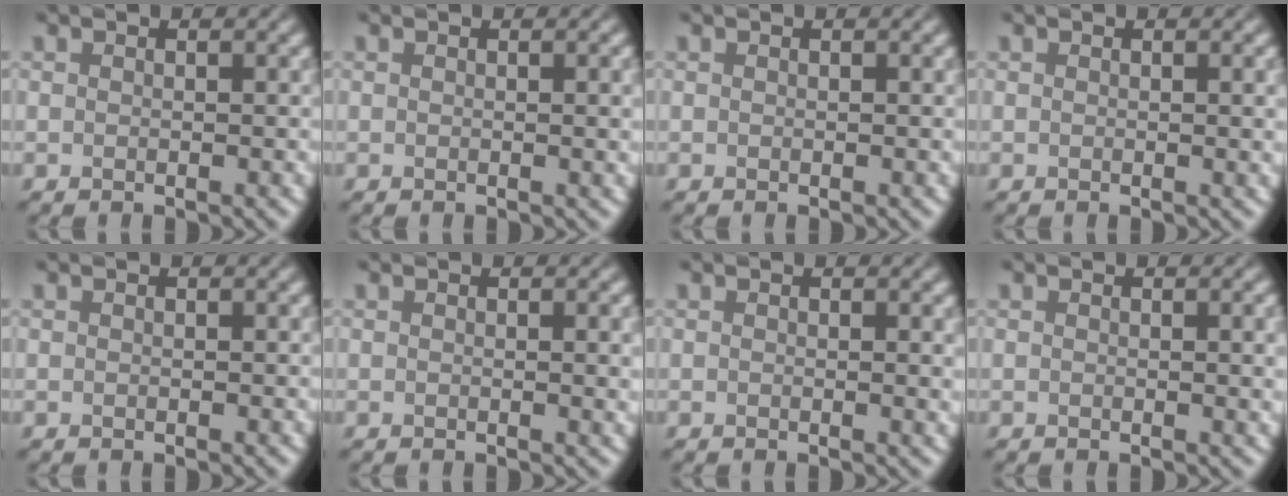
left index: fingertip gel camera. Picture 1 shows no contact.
{"total": 1.4, "force": [0.1, 0.3, 1.3], "torque": [-0.014, 0.001, 0.000]}
{"total": 0.0}
{"total": 1.4, "force": [0.2, 0.4, 1.4], "torque": [-0.014, 0.001, 0.000]}
{"total": 0.0}
{"total": 2.1, "force": [0.2, 0.6, 2.0], "torque": [-0.018, 0.000, -0.001]}
{"total": 1.1, "force": [0.2, 0.3, 1.0], "torque": [-0.009, -0.001, 0.000]}
{"total": 1.9, "force": [0.2, 0.5, 1.8], "torque": [-0.018, 0.001, 0.000]}